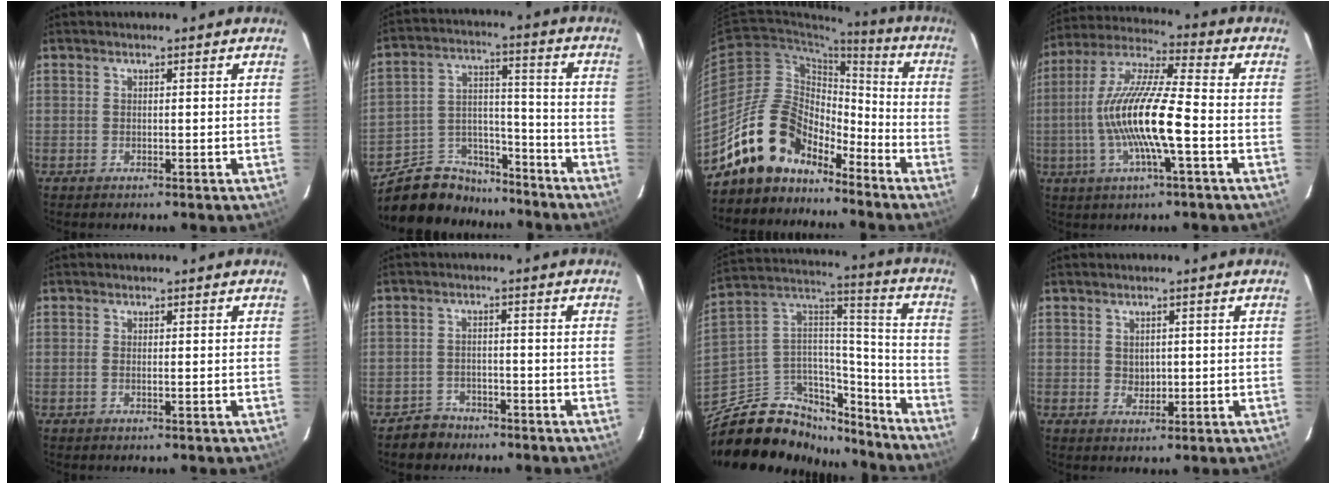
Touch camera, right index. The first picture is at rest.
{"total": 14.7, "force": [-12.2, 7.2, 3.7], "torque": [-0.084, 0.051, -0.192]}
{"total": 15.0, "force": [-11.7, 7.8, 5.1], "torque": [-0.097, 0.031, -0.204]}
{"total": 15.7, "force": [-3.3, 1.9, 15.2], "torque": [-0.299, 0.001, -0.066]}
{"total": 0.7, "force": [-0.1, 0.0, 0.7], "torque": [-0.016, 0.000, -0.005]}
{"total": 4.4, "force": [-3.4, 2.8, -0.1], "torque": [-0.009, 0.017, -0.057]}
{"total": 23.0, "force": [-17.8, 11.4, 9.0], "torque": [-0.181, 0.062, -0.278]}
{"total": 2.2, "force": [0.2, 2.0, 0.9], "torque": [-0.012, 0.000, 0.009]}